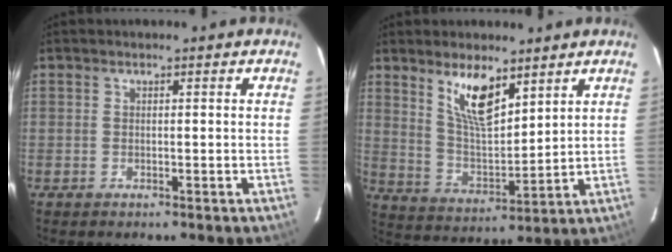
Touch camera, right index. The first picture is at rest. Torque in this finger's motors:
{"motor_torque": [0.68, 0.48, 0.31, 0.08]}